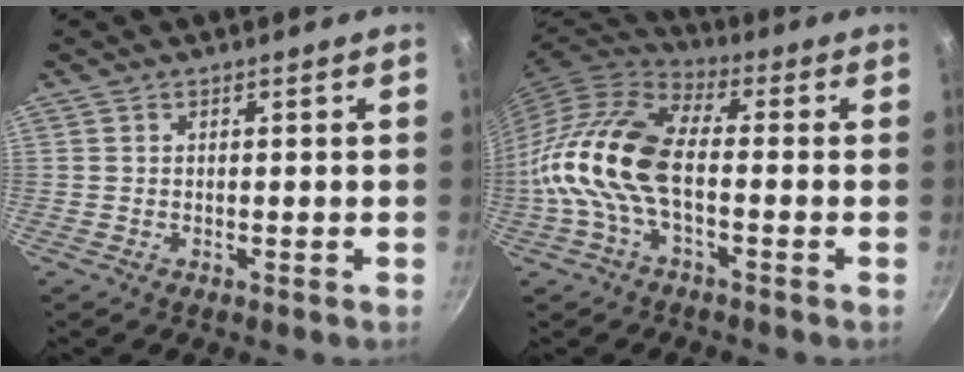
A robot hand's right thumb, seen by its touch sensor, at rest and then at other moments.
{"total": 14.6, "force": [-2.3, 7.4, 12.4], "torque": [-0.241, 0.034, -0.062]}